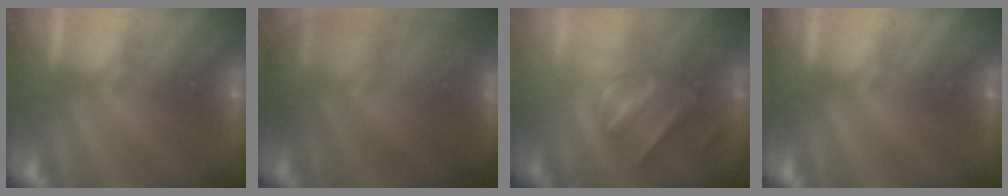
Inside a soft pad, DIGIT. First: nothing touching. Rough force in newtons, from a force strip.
{"total": 7.0}
{"total": 3.0}
{"total": 0.0}